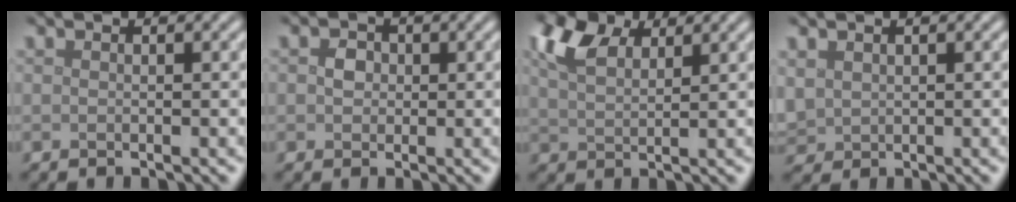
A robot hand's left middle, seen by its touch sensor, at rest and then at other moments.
{"total": 1.3, "force": [0.0, 1.3, 0.5], "torque": [-0.008, -0.003, -0.005]}
{"total": 5.8, "force": [3.8, 2.6, 3.5], "torque": [-0.081, 0.019, 0.065]}
{"total": 1.9, "force": [0.7, 1.6, 0.7], "torque": [-0.026, -0.004, 0.020]}